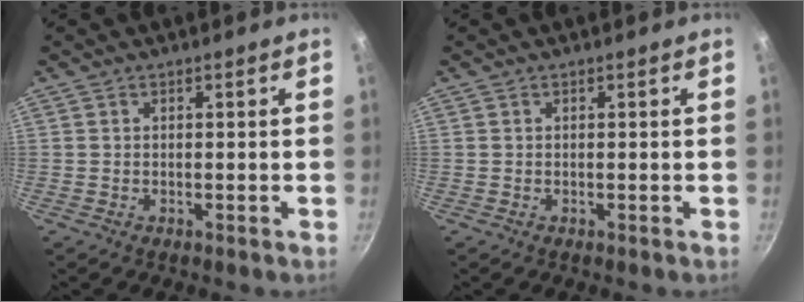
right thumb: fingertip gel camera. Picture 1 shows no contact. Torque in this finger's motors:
{"motor_torque": [0.00, 0.00, 0.09, 0.00, 0.01]}